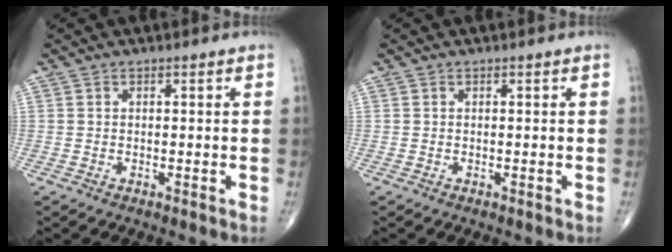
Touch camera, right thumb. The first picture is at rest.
{"total": 0.0}